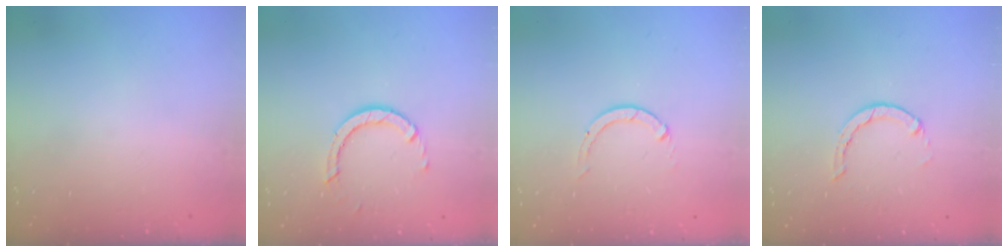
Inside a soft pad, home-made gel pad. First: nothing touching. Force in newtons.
{"total": 3.2, "press": 3.2, "slide": 0.0}
{"total": 0.0}
{"total": 1.3, "press": 1.3, "slide": 0.3}